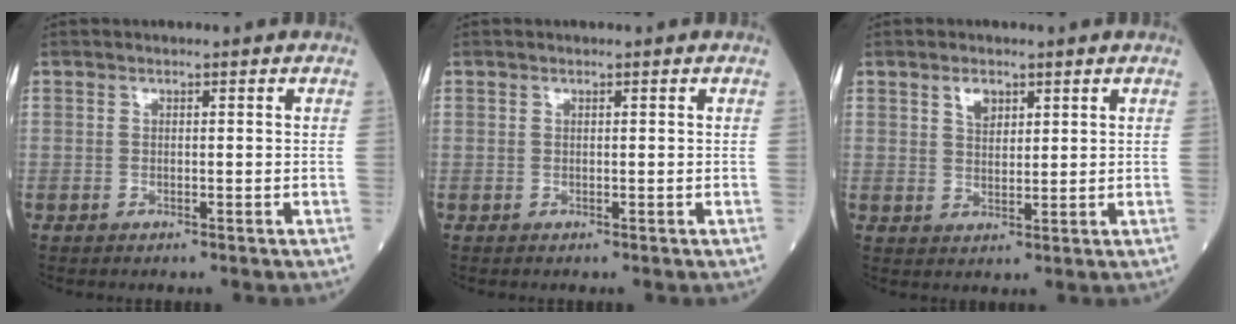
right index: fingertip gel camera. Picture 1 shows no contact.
{"total": 0.0}
{"total": 2.9, "force": [1.7, 1.6, 1.8], "torque": [-0.033, 0.002, 0.033]}